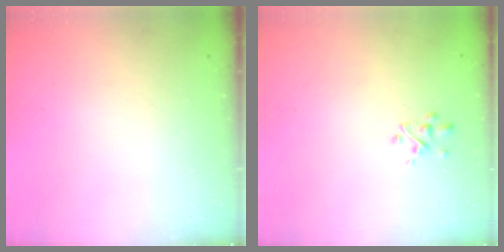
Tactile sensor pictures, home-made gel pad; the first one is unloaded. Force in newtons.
{"total": 2.3, "press": 2.3, "slide": 0.6}